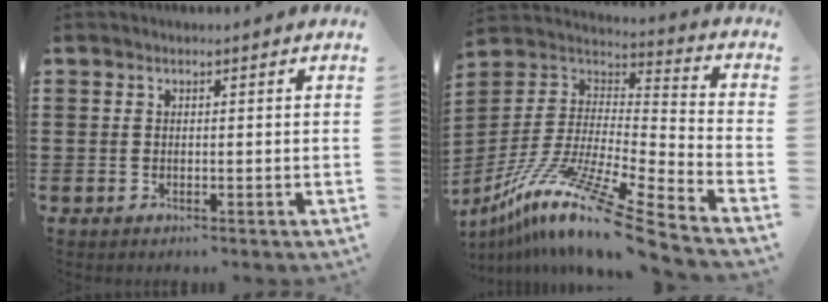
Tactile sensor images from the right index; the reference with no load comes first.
{"total": 14.3, "force": [-10.9, 0.1, 9.1], "torque": [-0.176, 0.008, -0.209]}